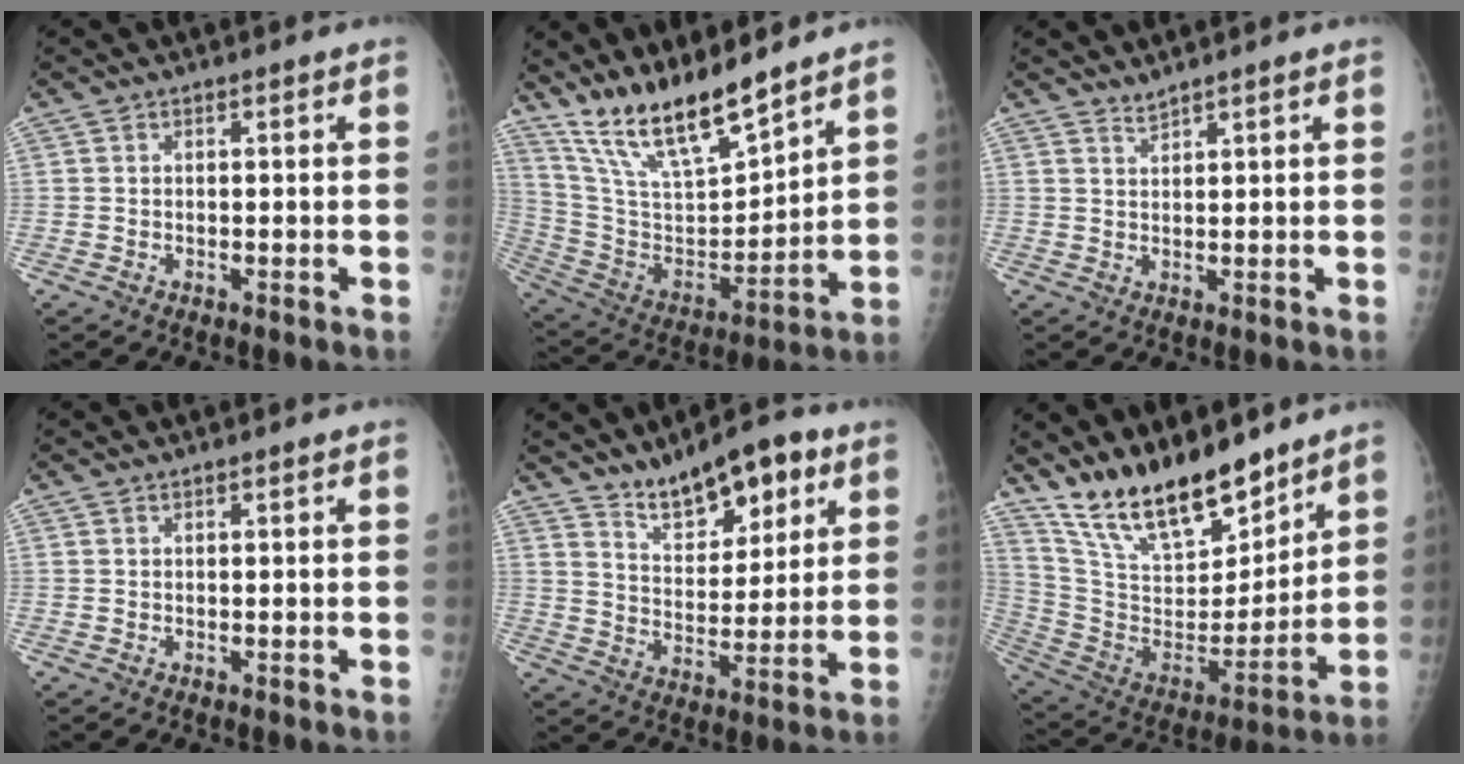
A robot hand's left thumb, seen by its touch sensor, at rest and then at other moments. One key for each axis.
{"total": 17.0, "fx": 14.1, "fy": 3.4, "fz": 8.9, "tx": -0.144, "ty": -0.075, "tz": 0.277}
{"total": 1.7, "fx": 1.6, "fy": -0.2, "fz": 0.3, "tx": -0.002, "ty": -0.009, "tz": 0.033}
{"total": 0.5, "fx": 0.4, "fy": 0.0, "fz": 0.3, "tx": -0.005, "ty": -0.002, "tz": 0.009}
{"total": 13.1, "fx": 8.4, "fy": 5.6, "fz": 8.4, "tx": -0.099, "ty": -0.041, "tz": 0.144}
{"total": 20.0, "fx": 16.1, "fy": 6.8, "fz": 9.7, "tx": -0.131, "ty": -0.093, "tz": 0.296}